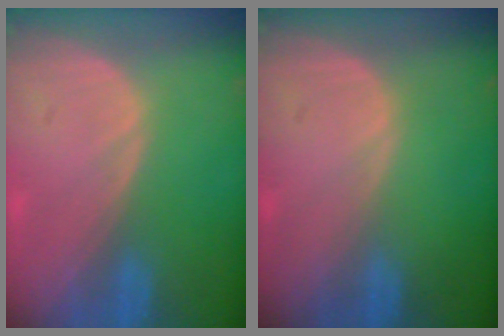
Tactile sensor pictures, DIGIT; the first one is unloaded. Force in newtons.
{"total": 0.0}